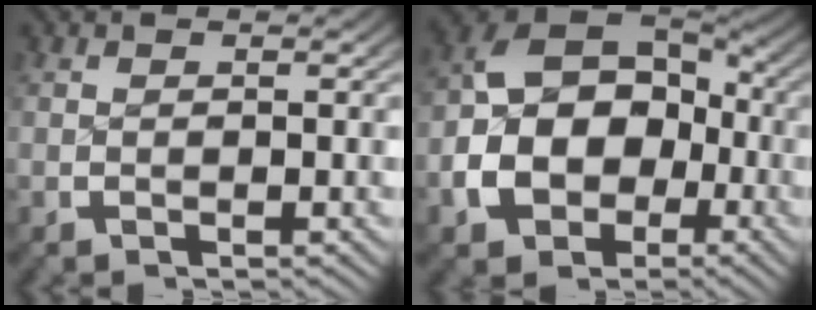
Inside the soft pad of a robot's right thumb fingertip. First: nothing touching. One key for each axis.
{"total": 11.8, "fx": -2.1, "fy": 9.1, "fz": 7.1, "tx": -0.164, "ty": -0.039, "tz": -0.025}